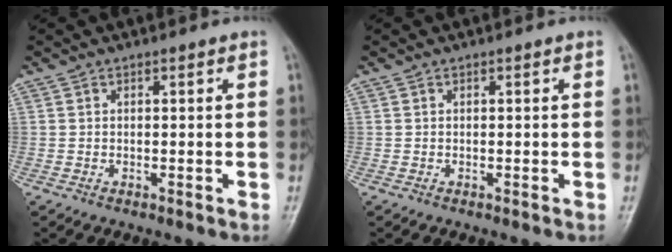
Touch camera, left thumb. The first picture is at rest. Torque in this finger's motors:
{"motor_torque": [0.00, 0.00, -0.03, -0.02, 0.01]}